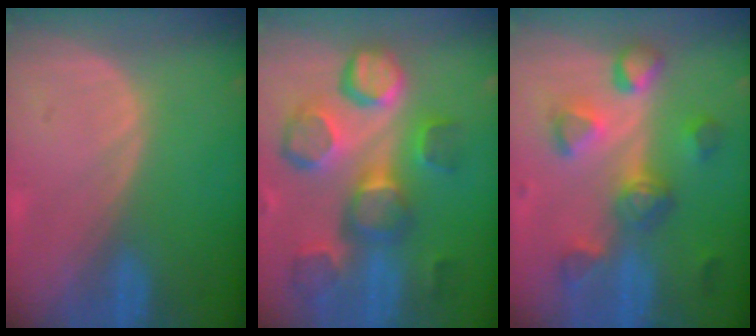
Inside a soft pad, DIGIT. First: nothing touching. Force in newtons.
{"total": 12.5, "press": 11.1, "slide": 5.7}
{"total": 8.2, "press": 8.0, "slide": 1.9}